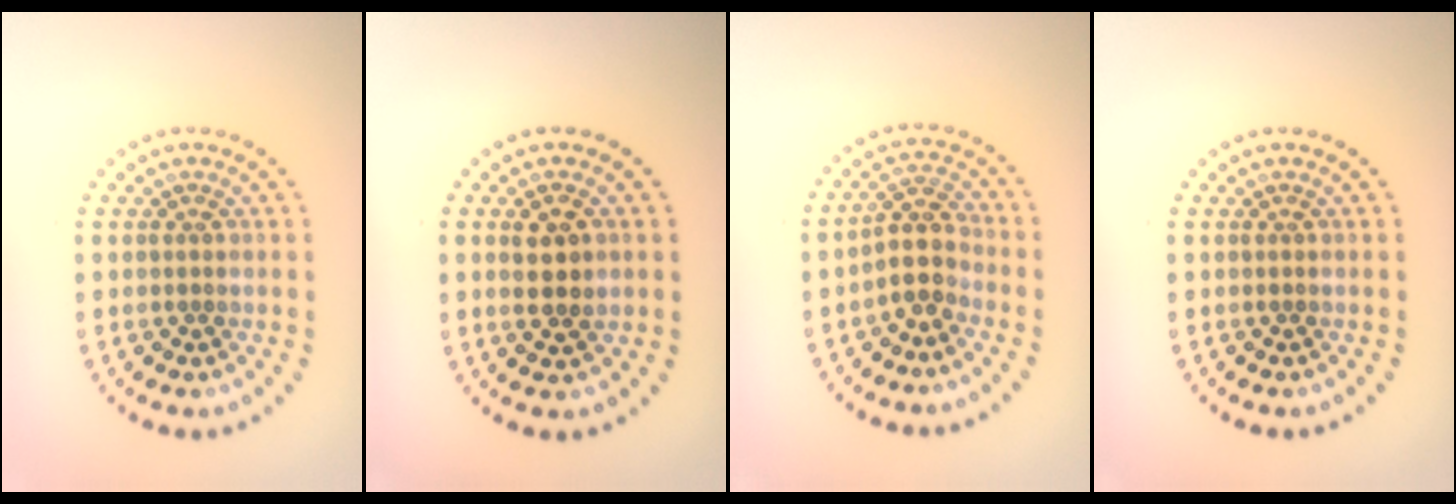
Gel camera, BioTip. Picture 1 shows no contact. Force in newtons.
{"total": 2.6, "press": 2.6, "slide": 0.4}
{"total": 2.9, "press": 2.3, "slide": 1.7}
{"total": 0.0}